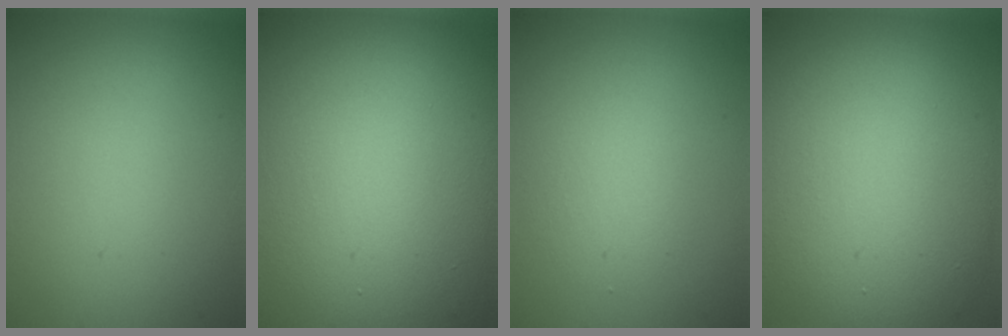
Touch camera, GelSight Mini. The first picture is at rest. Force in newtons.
{"total": 21.0, "press": 21.0, "slide": 0.8}
{"total": 2.1, "press": 2.1, "slide": 0.1}
{"total": 11.8, "press": 11.7, "slide": 1.0}